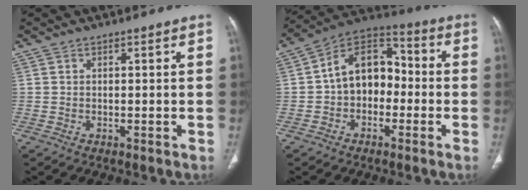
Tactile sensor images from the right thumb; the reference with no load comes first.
{"total": 12.6, "force": [-1.0, 9.1, 8.7], "torque": [-0.101, 0.045, -0.035]}